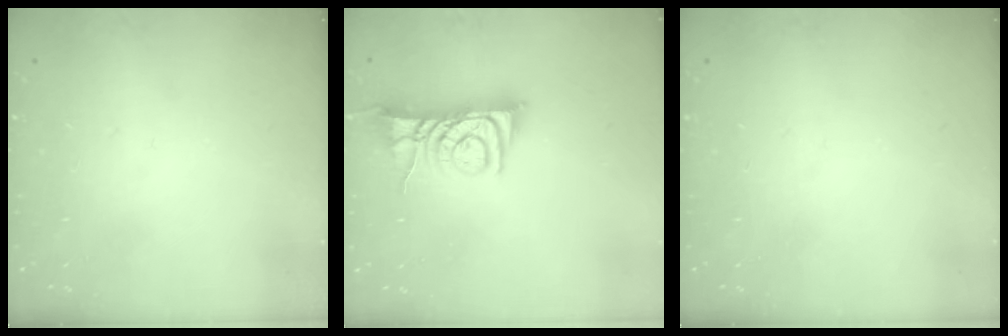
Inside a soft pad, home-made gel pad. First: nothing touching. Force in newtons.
{"total": 10.4, "press": 10.4, "slide": 0.8}
{"total": 0.0}